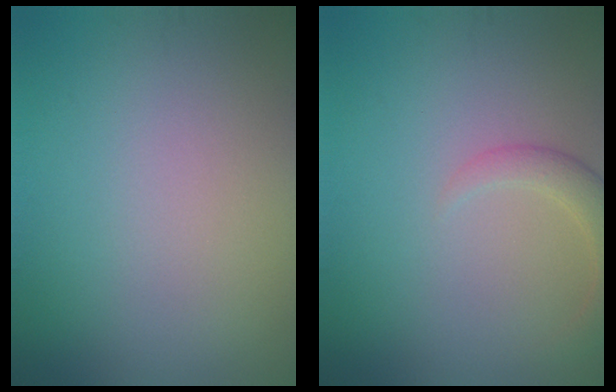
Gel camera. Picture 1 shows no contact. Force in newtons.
{"total": 2.6, "press": 2.5, "slide": 0.4}